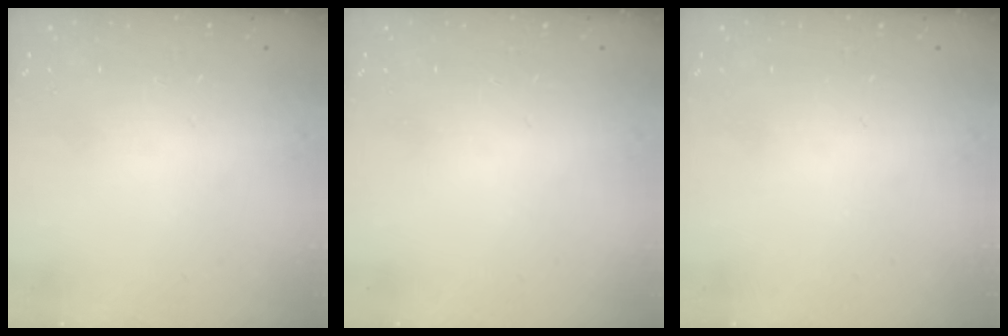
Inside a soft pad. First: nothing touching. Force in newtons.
{"total": 0.0}
{"total": 0.0}